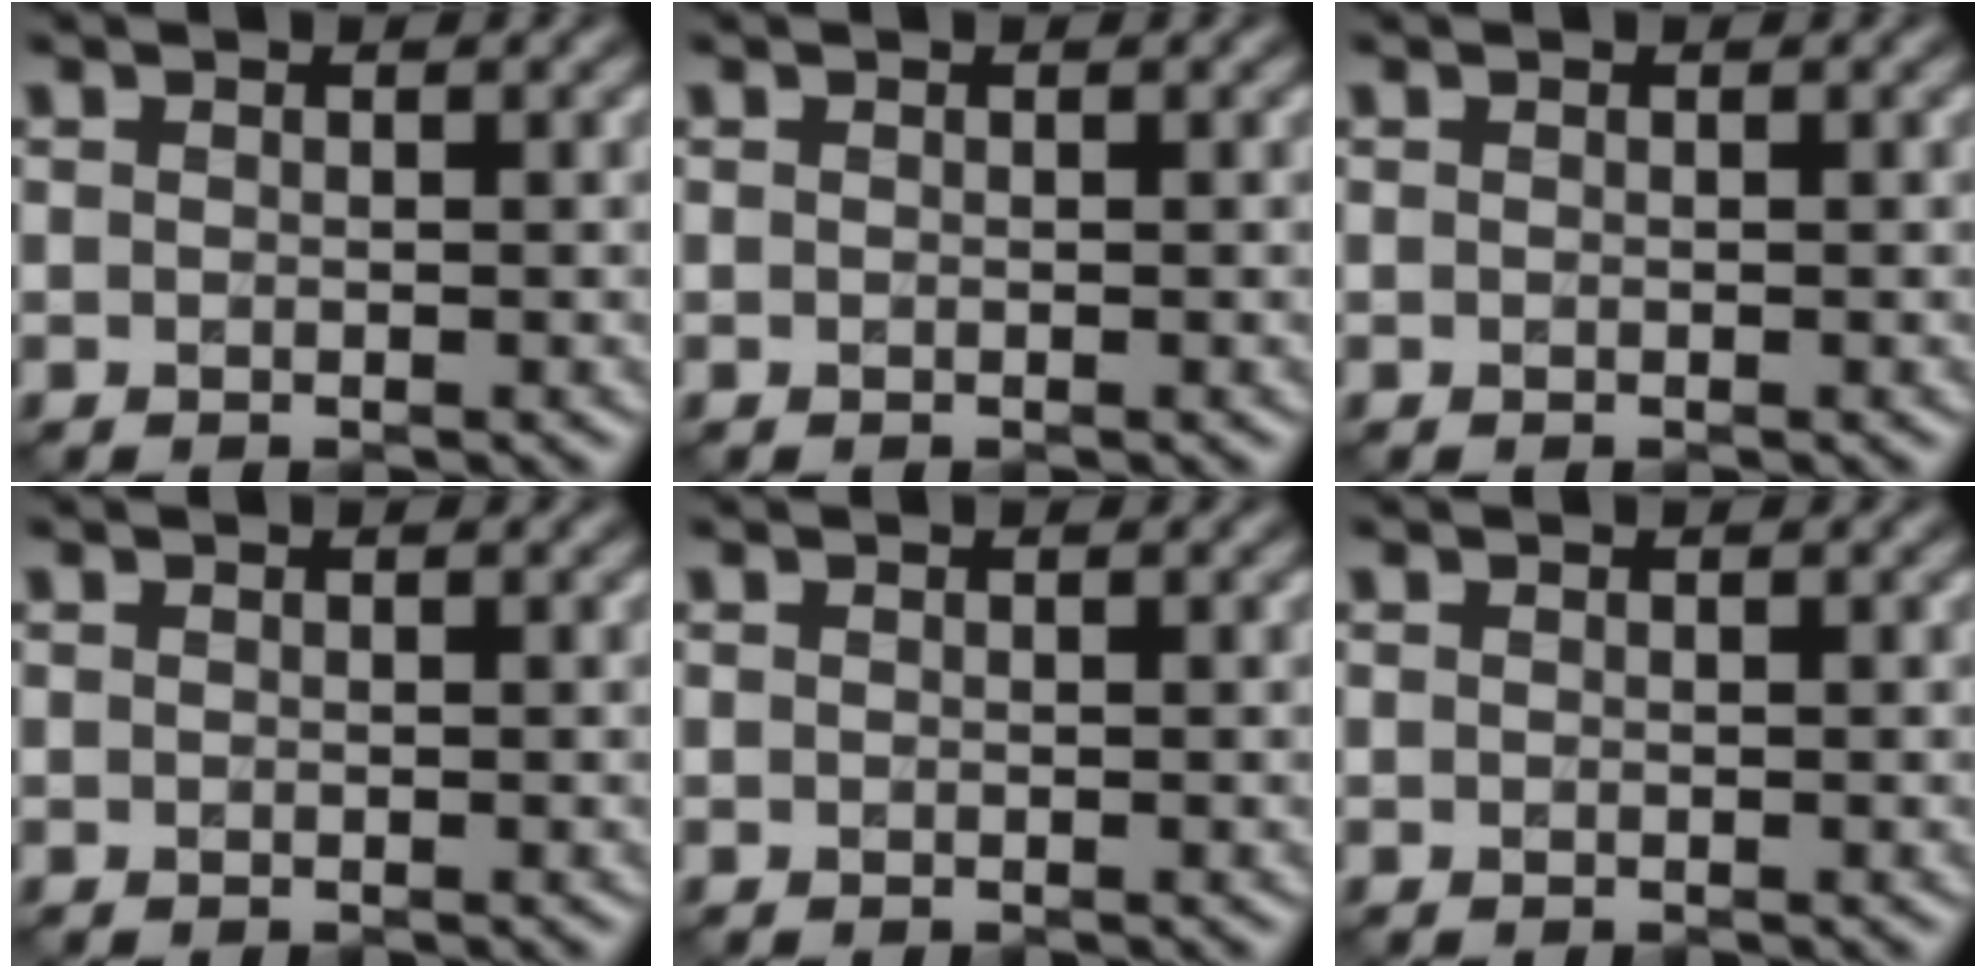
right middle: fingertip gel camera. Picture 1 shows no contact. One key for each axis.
{"total": 0.0}
{"total": 0.0}
{"total": 0.0}
{"total": 0.0}
{"total": 0.0}